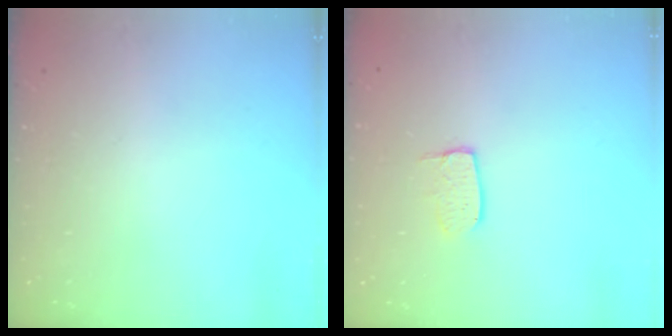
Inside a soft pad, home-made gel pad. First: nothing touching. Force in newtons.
{"total": 5.5, "press": 5.5, "slide": 0.3}